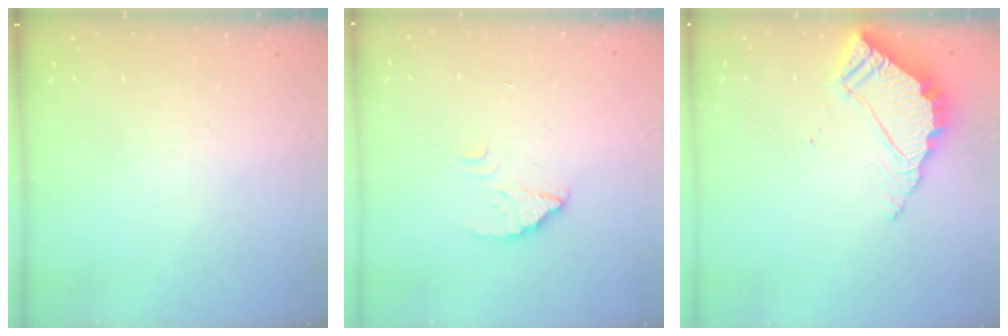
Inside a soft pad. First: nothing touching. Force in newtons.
{"total": 2.1, "press": 2.1, "slide": 0.1}
{"total": 6.4, "press": 6.4, "slide": 0.4}